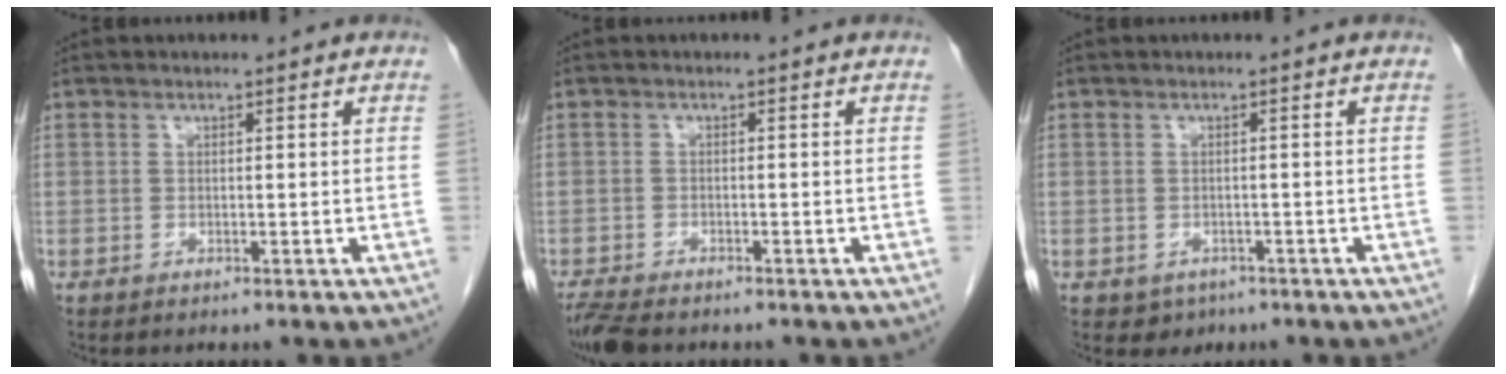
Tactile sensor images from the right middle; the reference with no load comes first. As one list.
[{"total": 5.0, "force": [-4.2, 1.3, 2.3], "torque": [-0.046, -0.014, -0.073]}, {"total": 2.3, "force": [-1.2, 1.9, 0.5], "torque": [-0.007, 0.006, -0.010]}]